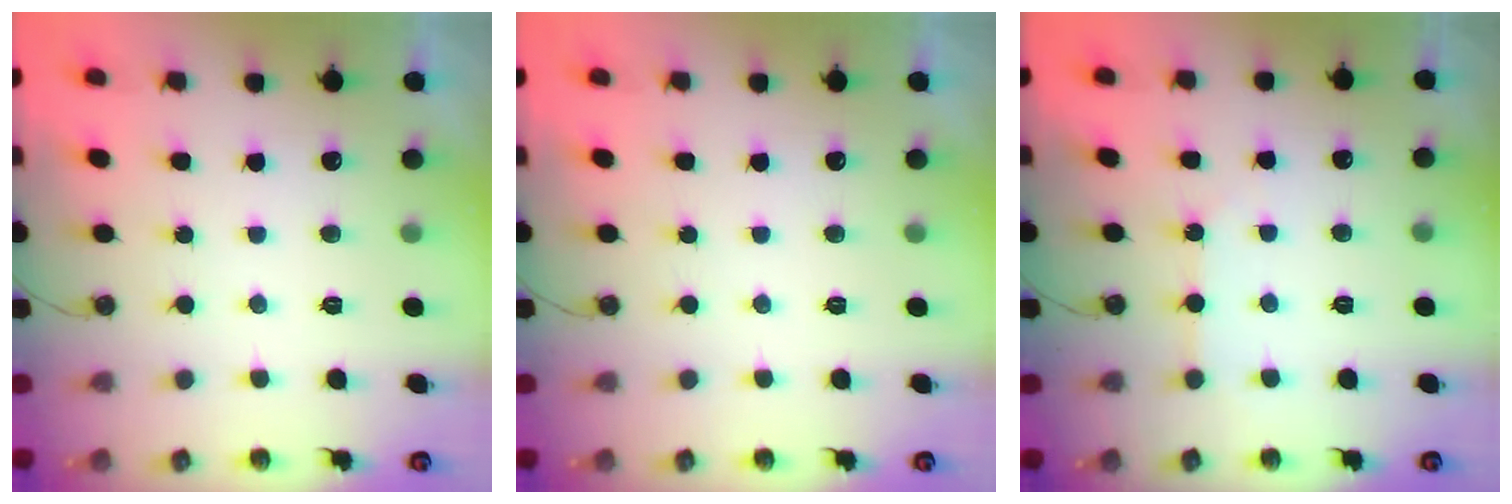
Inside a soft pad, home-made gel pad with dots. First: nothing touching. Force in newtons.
{"total": 0.0}
{"total": 4.8, "press": 4.8, "slide": 0.7}